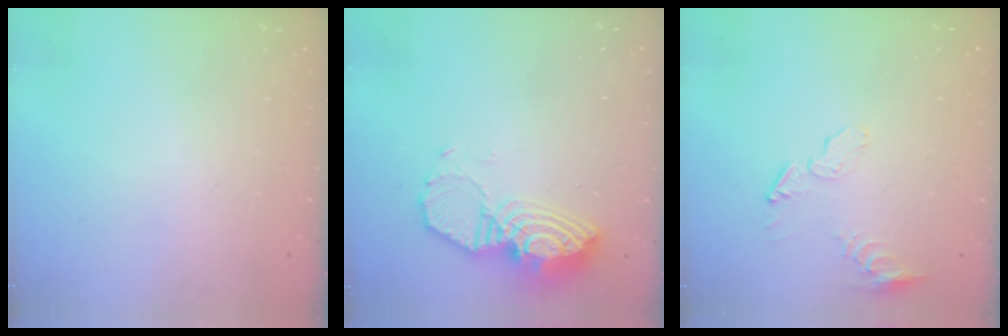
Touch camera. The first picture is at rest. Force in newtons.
{"total": 12.6, "press": 12.6, "slide": 1.1}
{"total": 7.2, "press": 7.2, "slide": 0.6}